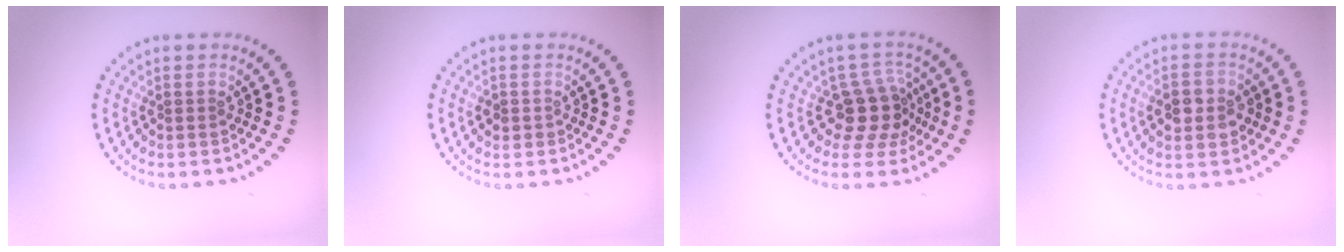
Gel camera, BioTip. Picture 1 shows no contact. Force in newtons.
{"total": 1.0, "press": 1.0, "slide": 0.3}
{"total": 3.9, "press": 3.1, "slide": 2.4}
{"total": 2.8, "press": 2.8, "slide": 0.1}